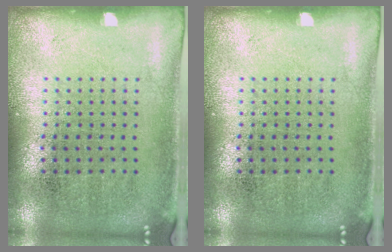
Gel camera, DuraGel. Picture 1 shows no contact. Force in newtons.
{"total": 0.0}